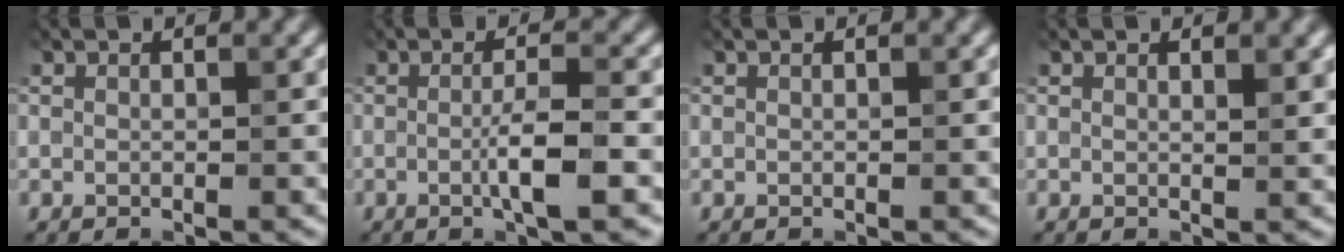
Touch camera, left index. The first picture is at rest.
{"total": 3.5, "force": [-0.8, 0.1, 3.4], "torque": [-0.062, 0.006, -0.016]}
{"total": 0.0}
{"total": 1.2, "force": [0.7, 0.2, 0.9], "torque": [-0.017, 0.001, 0.012]}